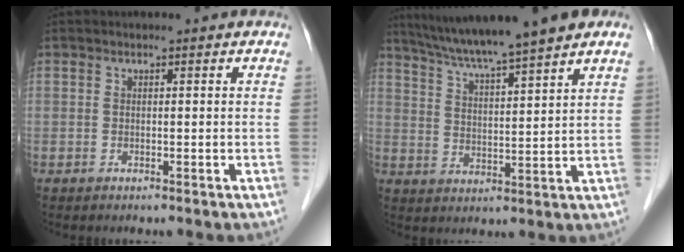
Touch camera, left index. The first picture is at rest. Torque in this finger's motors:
{"motor_torque": [0.96, -0.88, 0.70, 0.09]}